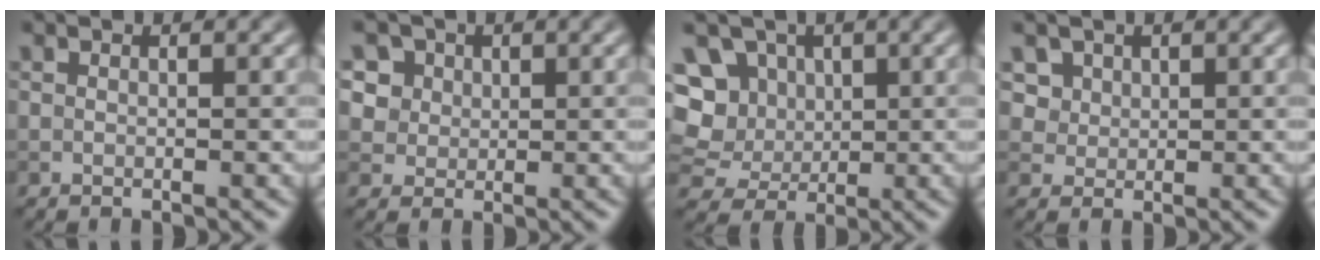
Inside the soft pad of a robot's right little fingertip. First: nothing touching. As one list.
[{"total": 6.3, "force": [3.2, 4.8, 2.4], "torque": [-0.048, 0.014, 0.047]}, {"total": 9.7, "force": [3.2, 8.2, 4.1], "torque": [-0.093, 0.031, 0.040]}, {"total": 4.5, "force": [2.5, 3.3, 1.8], "torque": [-0.048, 0.003, 0.044]}]